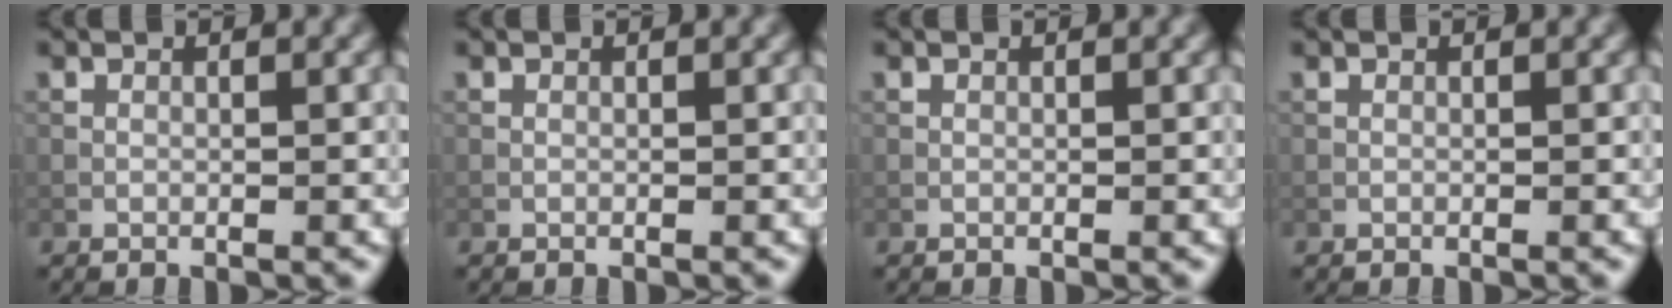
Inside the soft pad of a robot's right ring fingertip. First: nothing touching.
{"total": 0.0}
{"total": 0.0}
{"total": 0.0}